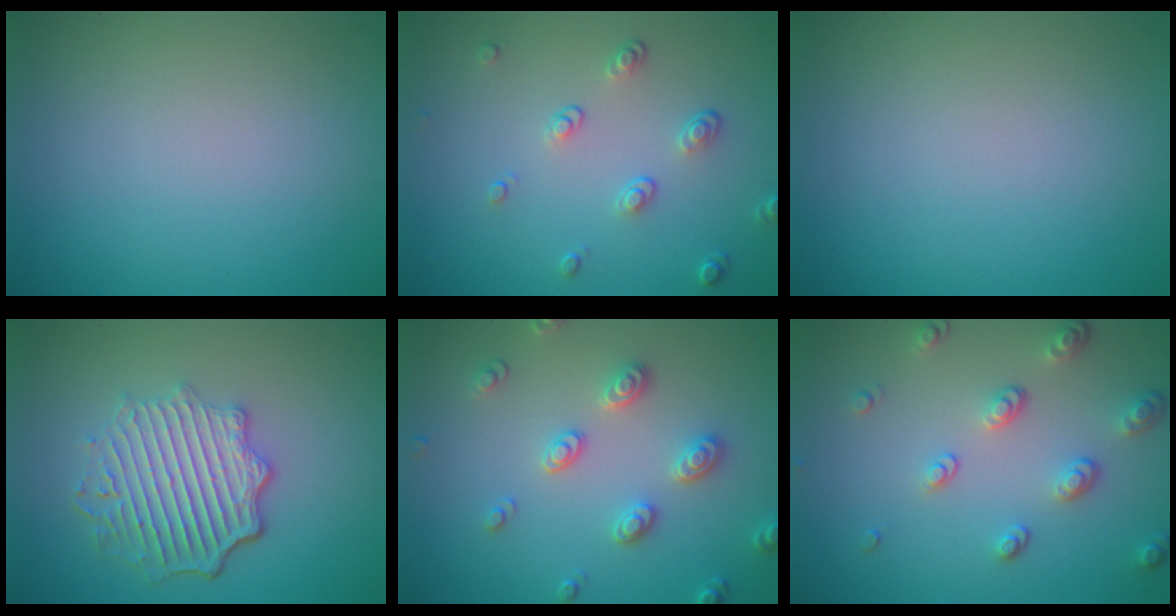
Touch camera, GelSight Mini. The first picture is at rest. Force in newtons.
{"total": 2.2, "press": 1.4, "slide": 1.7}
{"total": 0.0}
{"total": 6.0, "press": 4.7, "slide": 3.8}
{"total": 2.9, "press": 2.8, "slide": 0.4}
{"total": 3.3, "press": 2.7, "slide": 2.0}